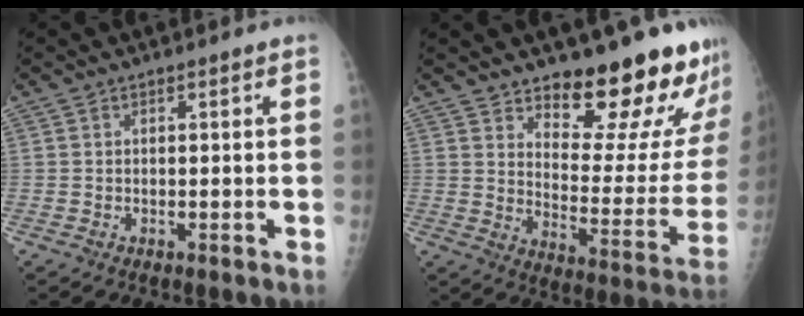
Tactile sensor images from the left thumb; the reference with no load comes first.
{"total": 20.6, "force": [16.6, 6.4, 10.5], "torque": [-0.091, -0.130, 0.221]}